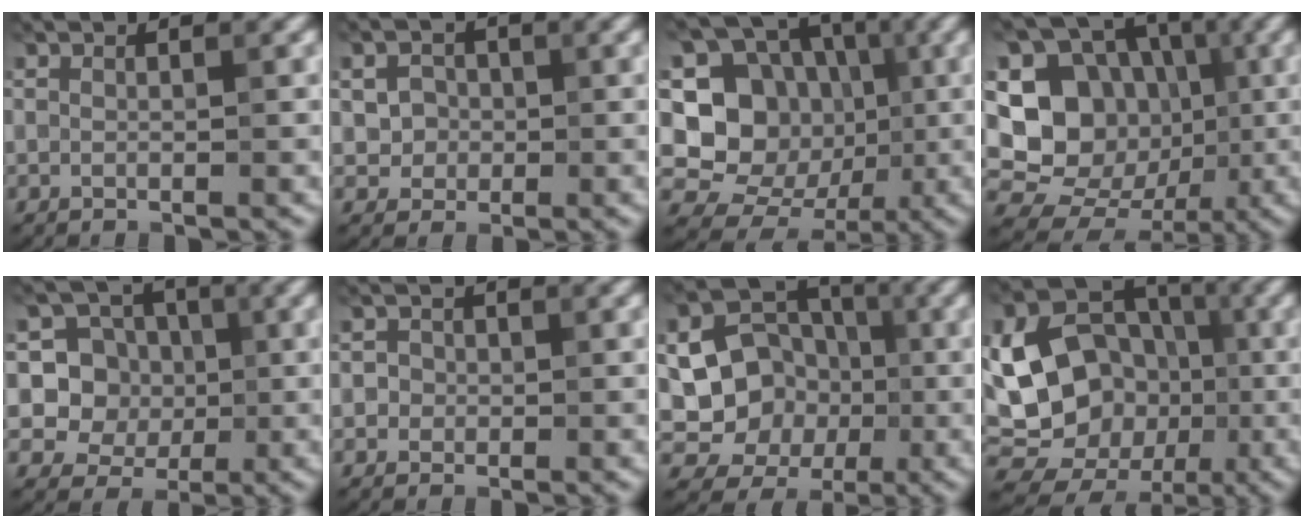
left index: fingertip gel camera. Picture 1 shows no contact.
{"total": 2.5, "force": [-0.3, 2.3, 0.8], "torque": [-0.001, 0.002, -0.012]}
{"total": 17.4, "force": [0.0, 15.4, 8.0], "torque": [-0.189, 0.054, -0.014]}
{"total": 18.9, "force": [-0.4, 17.2, 8.0], "torque": [-0.192, 0.039, -0.019]}
{"total": 5.8, "force": [0.8, 5.4, 2.0], "torque": [-0.029, 0.008, -0.003]}
{"total": 1.6, "force": [0.0, 1.6, 0.4], "torque": [0.007, 0.004, -0.003]}
{"total": 12.9, "force": [-2.2, 11.6, 5.2], "torque": [-0.100, 0.000, -0.041]}
{"total": 16.5, "force": [-1.6, 13.5, 9.4], "torque": [-0.173, 0.005, -0.027]}